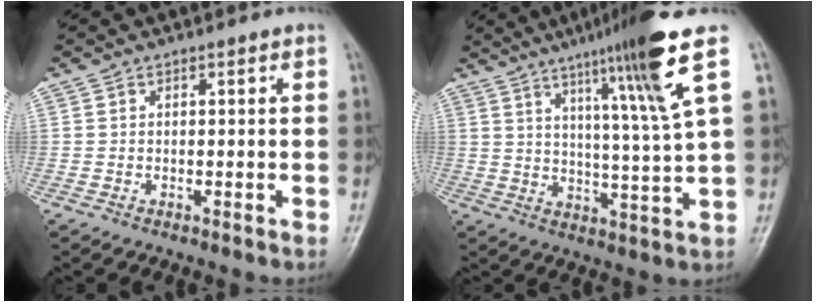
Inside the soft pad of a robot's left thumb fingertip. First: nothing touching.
{"total": 15.0, "force": [7.7, -0.6, 12.9], "torque": [-0.202, -0.034, 0.121]}